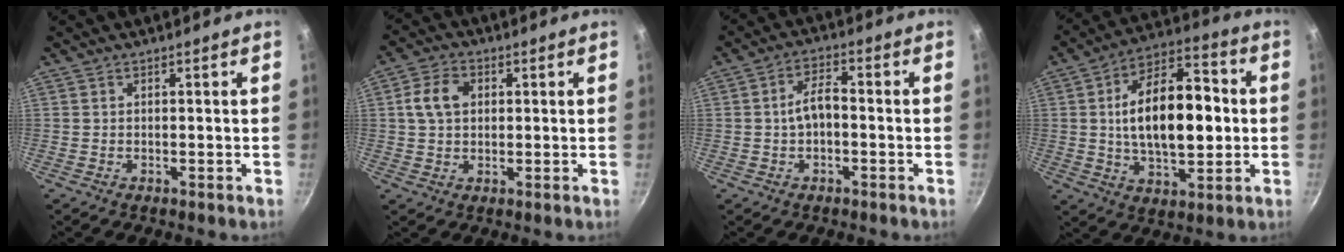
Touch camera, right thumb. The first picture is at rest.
{"total": 6.8, "force": [1.4, 4.9, 4.5], "torque": [-0.078, 0.010, 0.022]}
{"total": 3.6, "force": [-1.0, 1.9, 2.9], "torque": [-0.047, 0.022, -0.023]}
{"total": 19.7, "force": [1.1, 10.2, 16.8], "torque": [-0.252, 0.019, 0.016]}